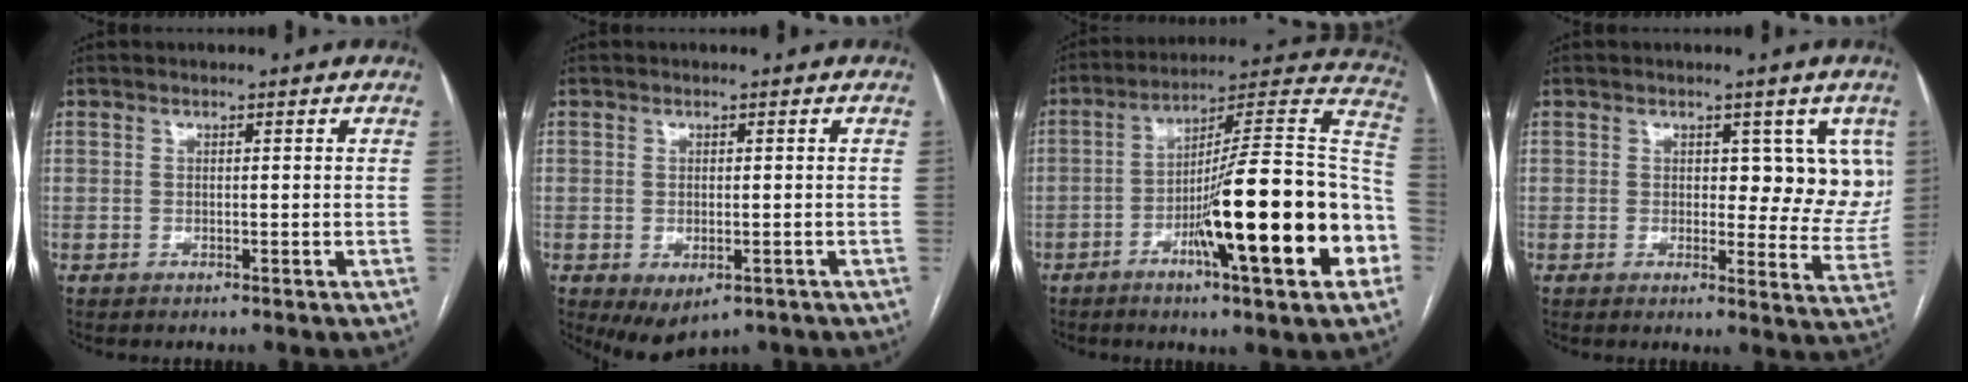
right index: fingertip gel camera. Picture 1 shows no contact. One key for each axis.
{"total": 4.8, "fx": -2.3, "fy": 2.6, "fz": 3.3, "tx": -0.051, "ty": -0.010, "tz": -0.021}
{"total": 24.4, "fx": -7.3, "fy": 2.1, "fz": 23.2, "tx": -0.283, "ty": 0.008, "tz": -0.112}
{"total": 7.6, "fx": 2.6, "fy": 4.3, "fz": 5.8, "tx": -0.040, "ty": -0.001, "tz": 0.029}